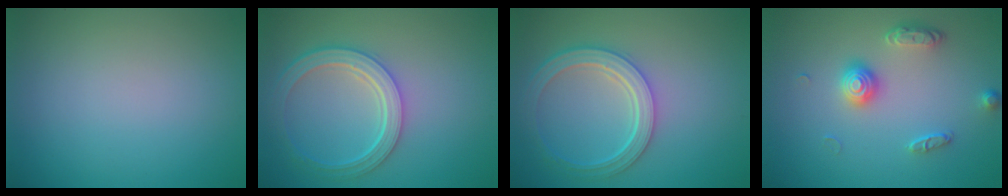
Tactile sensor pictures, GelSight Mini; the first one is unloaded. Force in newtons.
{"total": 5.0, "press": 3.9, "slide": 3.1}
{"total": 5.0, "press": 3.9, "slide": 3.1}
{"total": 2.6, "press": 2.2, "slide": 1.5}